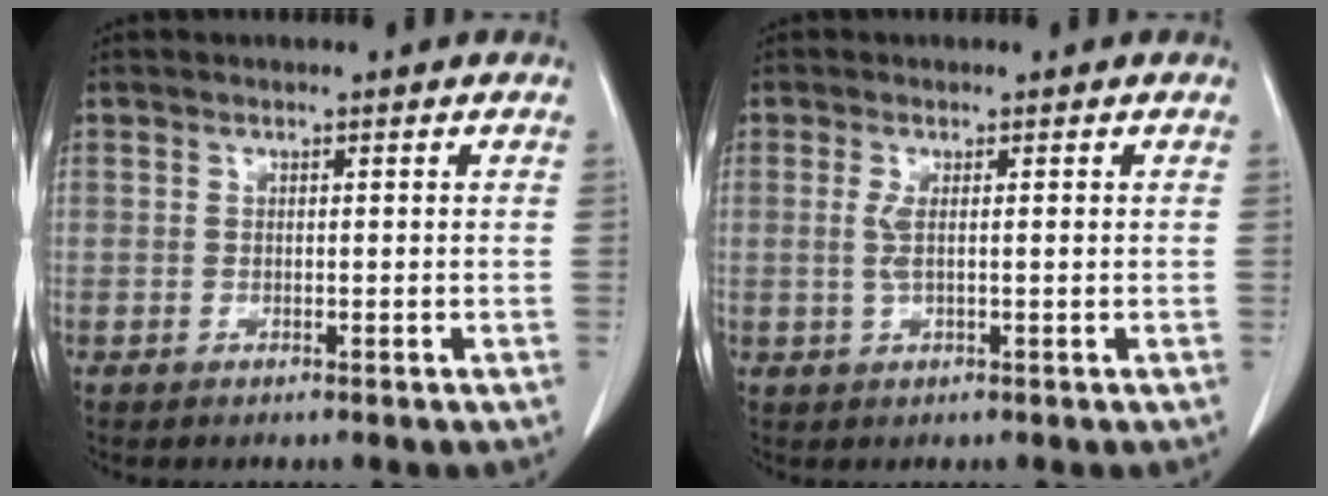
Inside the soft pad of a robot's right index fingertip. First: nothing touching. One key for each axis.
{"total": 2.3, "fx": 0.2, "fy": 0.2, "fz": 2.3, "tx": -0.052, "ty": 0.003, "tz": 0.006}